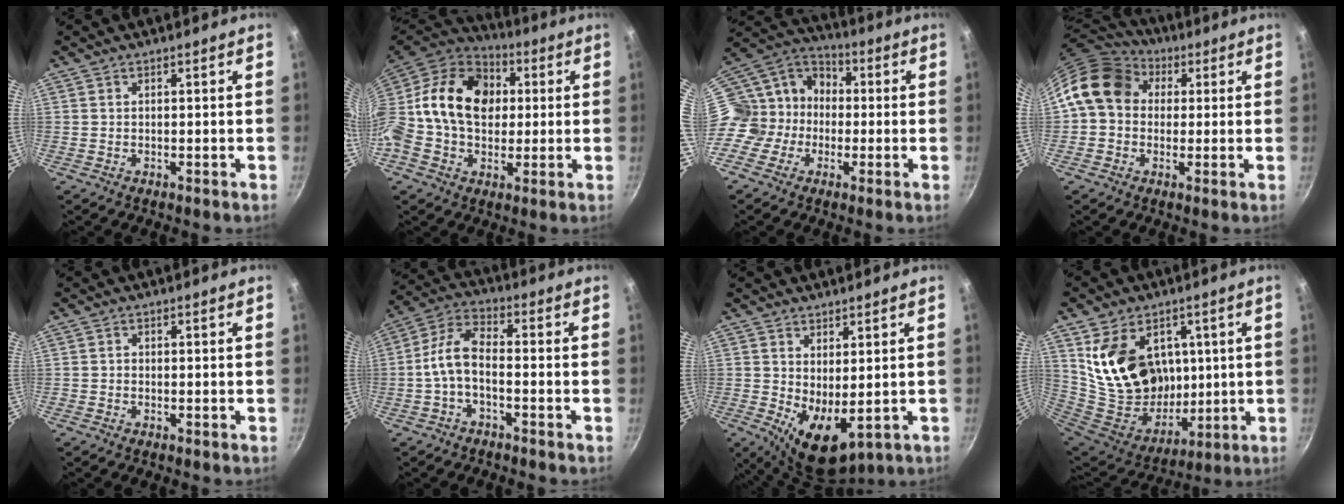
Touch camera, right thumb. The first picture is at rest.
{"total": 19.4, "force": [2.7, 14.6, 12.4], "torque": [-0.191, 0.027, 0.029]}
{"total": 14.5, "force": [-1.3, 12.5, 7.2], "torque": [-0.091, 0.052, -0.041]}
{"total": 13.5, "force": [2.9, 11.1, 7.2], "torque": [-0.100, 0.027, 0.032]}
{"total": 0.5, "force": [-0.2, 0.5, 0.1], "torque": [0.000, 0.002, -0.006]}
{"total": 7.8, "force": [-2.4, 3.8, 6.4], "torque": [-0.135, 0.039, -0.056]}
{"total": 8.2, "force": [0.4, 4.1, 7.1], "torque": [-0.089, -0.024, 0.023]}
{"total": 20.2, "force": [6.3, 15.2, 11.7], "torque": [-0.183, -0.033, 0.139]}